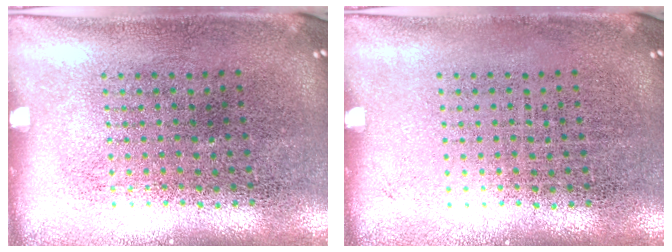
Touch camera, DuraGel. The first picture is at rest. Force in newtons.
{"total": 0.0}